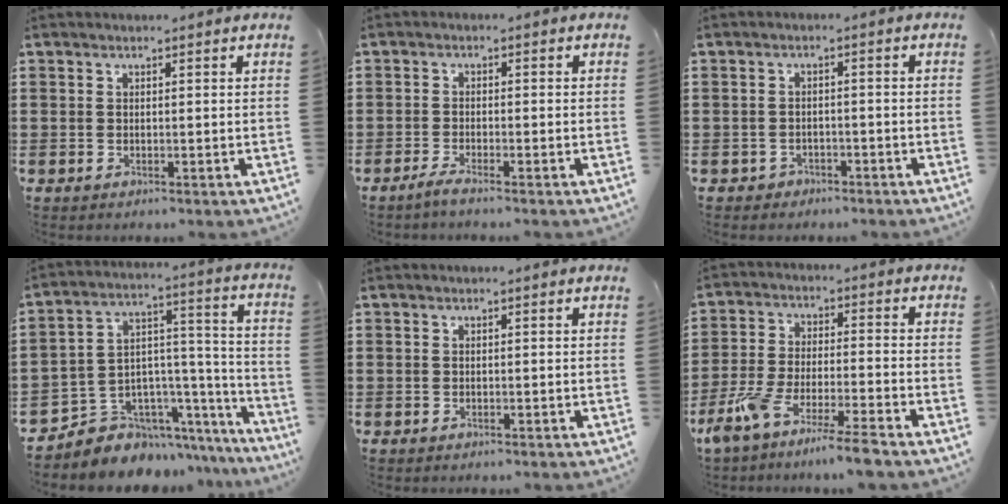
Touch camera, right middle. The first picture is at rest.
{"total": 2.1, "force": [-1.7, -0.1, 1.1], "torque": [-0.025, 0.000, -0.036]}
{"total": 1.9, "force": [-1.7, 0.9, 0.0], "torque": [-0.007, 0.004, -0.039]}
{"total": 5.6, "force": [-4.1, 3.8, -0.6], "torque": [-0.003, -0.004, -0.074]}
{"total": 0.0}
{"total": 7.7, "force": [-6.8, -0.8, 3.6], "torque": [-0.087, -0.021, -0.138]}